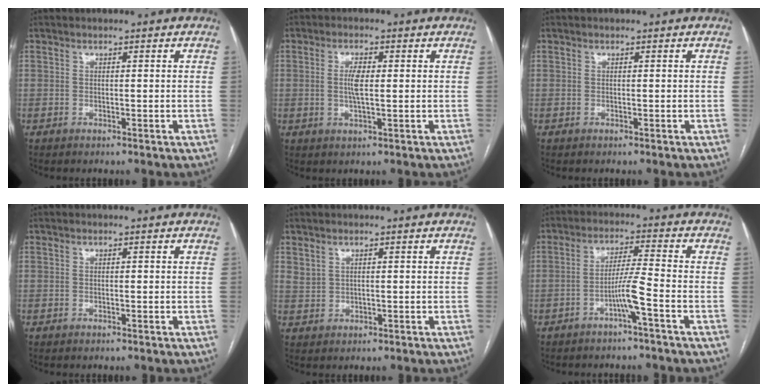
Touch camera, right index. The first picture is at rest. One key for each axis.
{"total": 3.4, "fx": 0.4, "fy": 0.9, "fz": 3.3, "tx": -0.067, "ty": 0.001, "tz": 0.009}
{"total": 0.0}
{"total": 0.0}
{"total": 2.0, "fx": 1.4, "fy": 1.3, "fz": 0.6, "tx": -0.009, "ty": 0.006, "tz": 0.034}
{"total": 4.7, "fx": -2.3, "fy": -0.9, "fz": 4.0, "tx": -0.077, "ty": 0.007, "tz": -0.042}